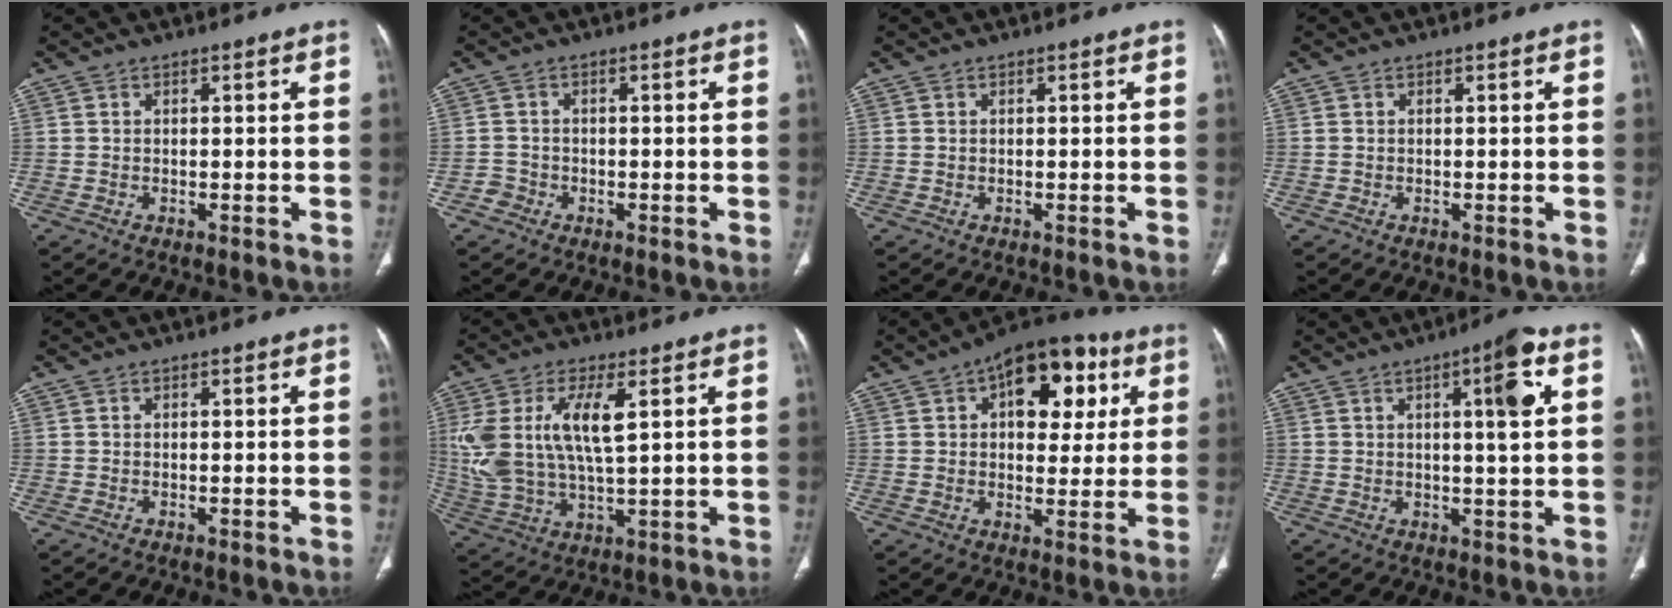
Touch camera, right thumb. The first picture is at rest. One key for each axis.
{"total": 2.0, "fx": -1.2, "fy": 1.6, "fz": 0.0, "tx": 0.000, "ty": 0.010, "tz": -0.028}
{"total": 0.0}
{"total": 0.0}
{"total": 0.0}
{"total": 14.9, "fx": 3.7, "fy": 6.2, "fz": 13.0, "tx": -0.289, "ty": -0.006, "tz": 0.081}
{"total": 16.0, "fx": 5.5, "fy": 9.2, "fz": 11.8, "tx": -0.109, "ty": 0.005, "tz": 0.073}
{"total": 8.1, "fx": 2.3, "fy": 1.3, "fz": 7.7, "tx": -0.113, "ty": 0.002, "tz": 0.031}